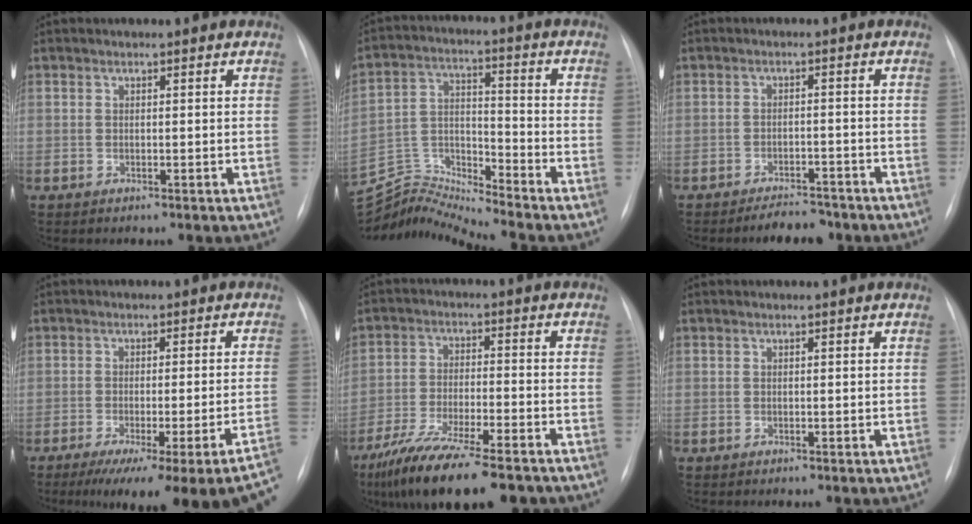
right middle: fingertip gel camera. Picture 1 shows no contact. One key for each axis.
{"total": 10.8, "fx": -10.5, "fy": -2.4, "fz": -0.8, "tx": 0.004, "ty": 0.039, "tz": -0.200}
{"total": 4.7, "fx": -4.2, "fy": 1.5, "fz": 1.5, "tx": -0.020, "ty": -0.002, "tz": -0.062}
{"total": 20.0, "fx": -15.2, "fy": -0.3, "fz": 13.1, "tx": -0.099, "ty": -0.028, "tz": -0.197}
{"total": 17.0, "fx": -13.0, "fy": 3.2, "fz": 10.4, "tx": -0.173, "ty": -0.027, "tz": -0.213}
{"total": 0.0}